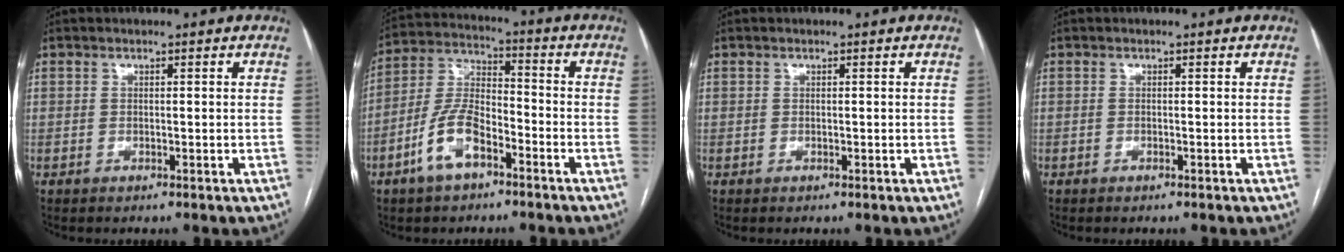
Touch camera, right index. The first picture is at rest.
{"total": 9.8, "force": [-5.0, 4.4, 7.2], "torque": [-0.161, 0.015, -0.096]}
{"total": 0.0}
{"total": 0.0}